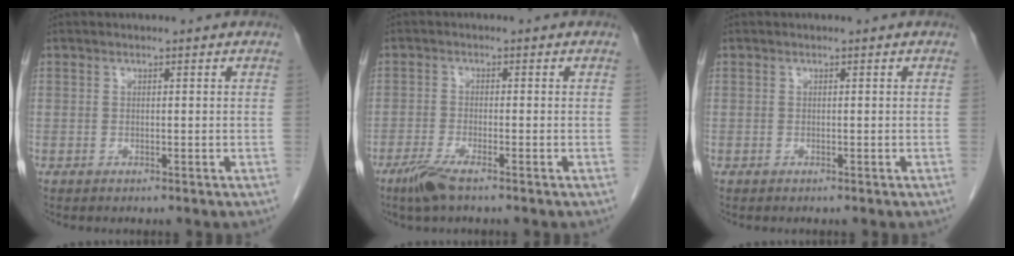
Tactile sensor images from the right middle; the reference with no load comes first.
{"total": 3.9, "force": [-2.7, 0.3, 2.8], "torque": [-0.063, -0.009, -0.056]}
{"total": 0.0}